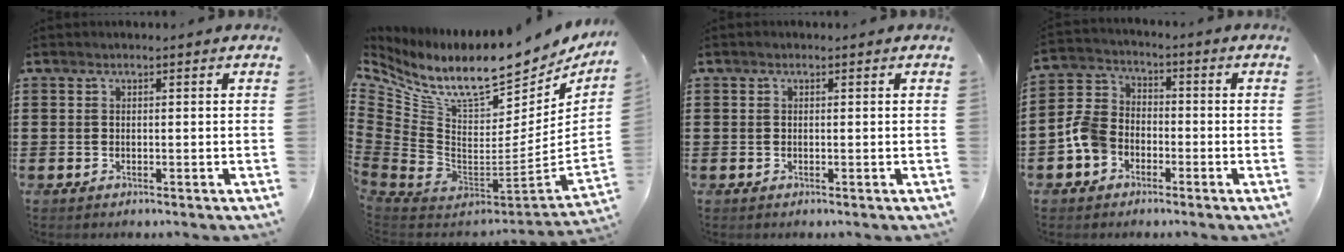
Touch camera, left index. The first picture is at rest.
{"total": 11.9, "force": [8.6, 3.4, 7.5], "torque": [-0.163, -0.081, 0.145]}
{"total": 0.0}
{"total": 6.4, "force": [-2.9, 4.9, 2.9], "torque": [-0.092, 0.010, -0.063]}